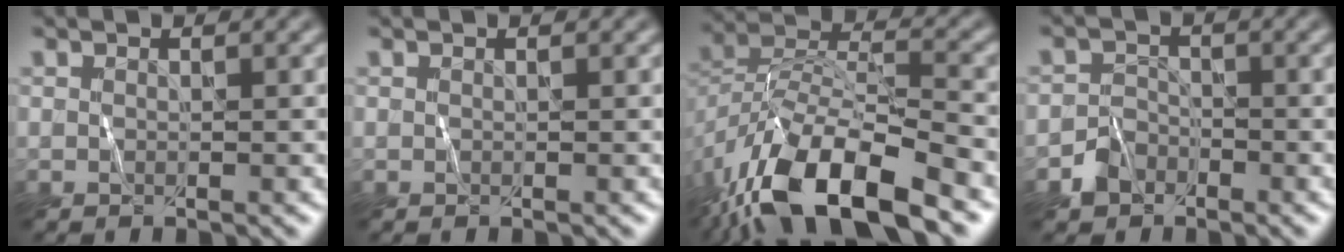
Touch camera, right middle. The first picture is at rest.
{"total": 0.0}
{"total": 12.8, "force": [-8.2, 5.3, 8.3], "torque": [-0.157, -0.008, -0.153]}
{"total": 1.9, "force": [-1.5, 1.3, -0.1], "torque": [0.006, 0.009, -0.029]}